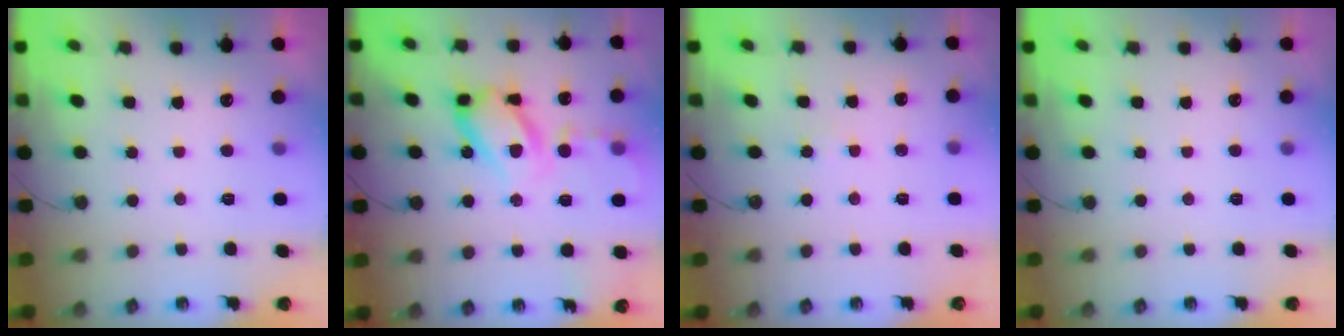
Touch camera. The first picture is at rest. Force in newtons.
{"total": 16.0, "press": 15.9, "slide": 1.6}
{"total": 2.4, "press": 2.4, "slide": 0.2}
{"total": 0.0}